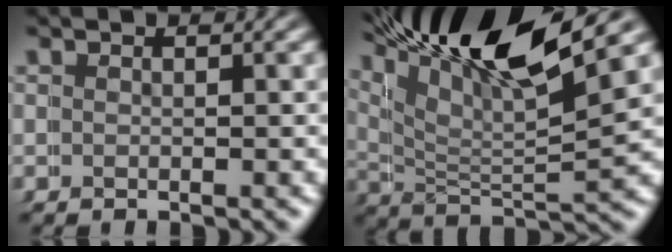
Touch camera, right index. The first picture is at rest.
{"total": 12.0, "force": [7.1, 4.6, 8.6], "torque": [-0.158, 0.017, 0.110]}